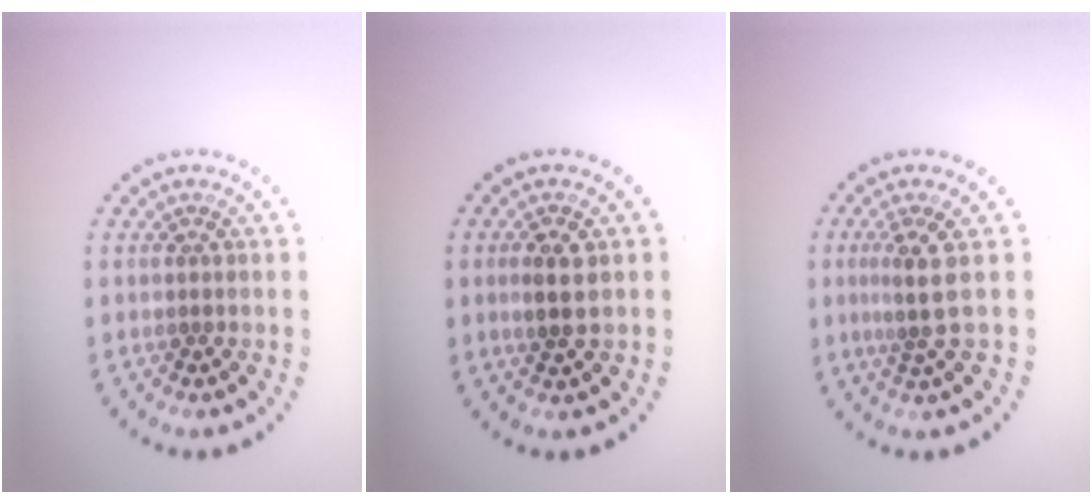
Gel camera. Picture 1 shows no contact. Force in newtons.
{"total": 2.4, "press": 2.3, "slide": 0.6}
{"total": 2.6, "press": 1.8, "slide": 1.8}